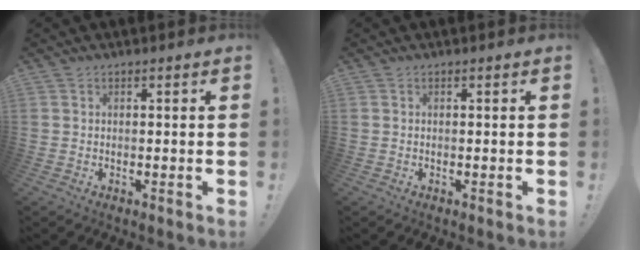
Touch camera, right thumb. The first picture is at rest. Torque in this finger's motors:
{"motor_torque": [0.12, 0.18, -0.24, 0.24, -0.05]}